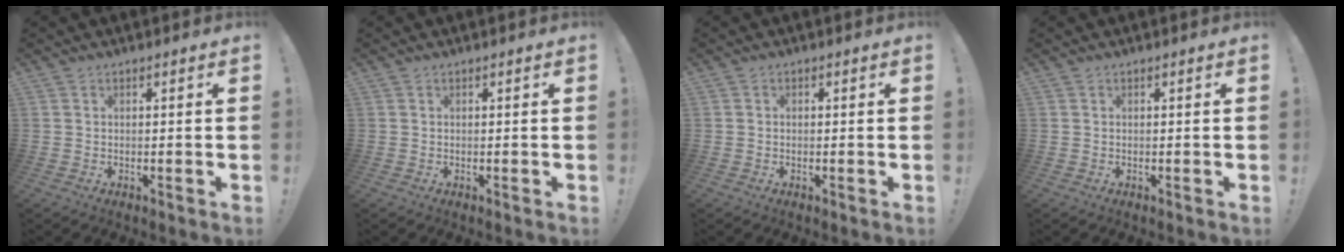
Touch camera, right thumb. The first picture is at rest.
{"total": 0.0}
{"total": 0.5, "force": [-0.3, 0.4, 0.2], "torque": [-0.004, 0.002, -0.005]}
{"total": 0.0}